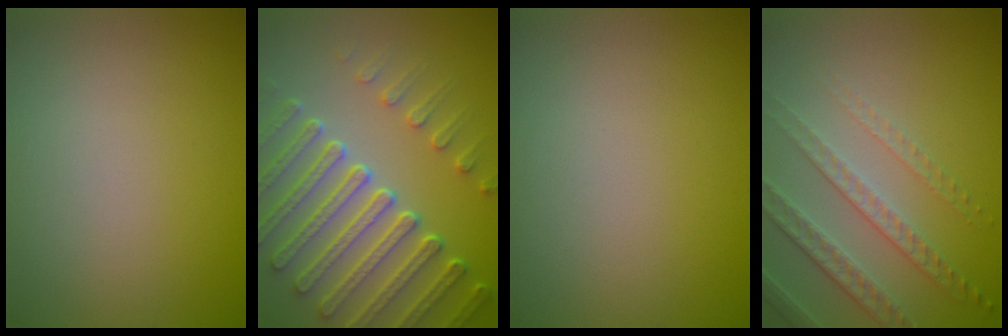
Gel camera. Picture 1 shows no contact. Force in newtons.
{"total": 7.2, "press": 5.4, "slide": 4.8}
{"total": 0.0}
{"total": 4.5, "press": 3.1, "slide": 3.3}